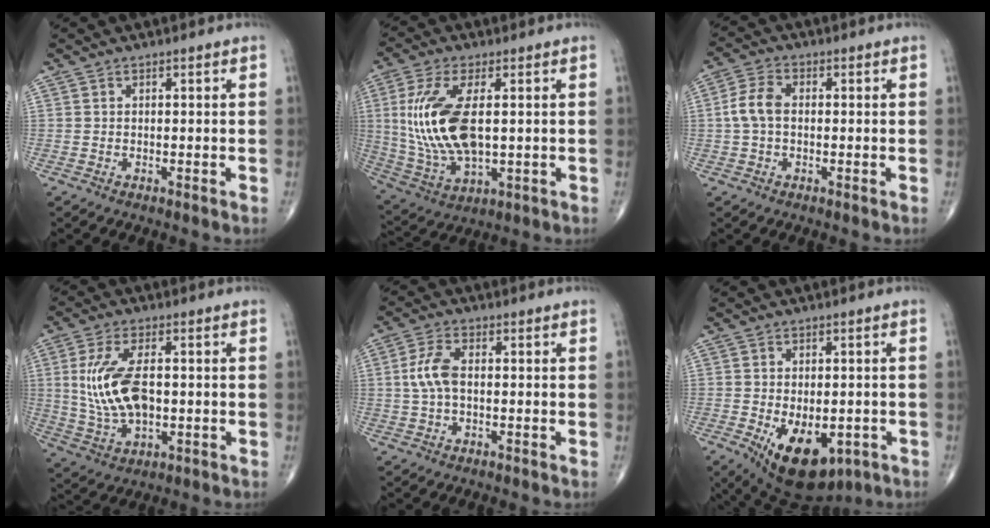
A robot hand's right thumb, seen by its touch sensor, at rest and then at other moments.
{"total": 16.0, "force": [1.6, 7.4, 14.0], "torque": [-0.303, -0.012, 0.043]}
{"total": 5.4, "force": [-0.1, 3.4, 4.2], "torque": [-0.091, 0.017, -0.008]}
{"total": 12.3, "force": [0.7, 6.3, 10.6], "torque": [-0.217, -0.001, 0.022]}
{"total": 5.5, "force": [0.1, 2.8, 4.7], "torque": [-0.109, 0.014, -0.001]}
{"total": 13.5, "force": [-4.9, 7.6, 10.1], "torque": [-0.143, -0.004, -0.054]}